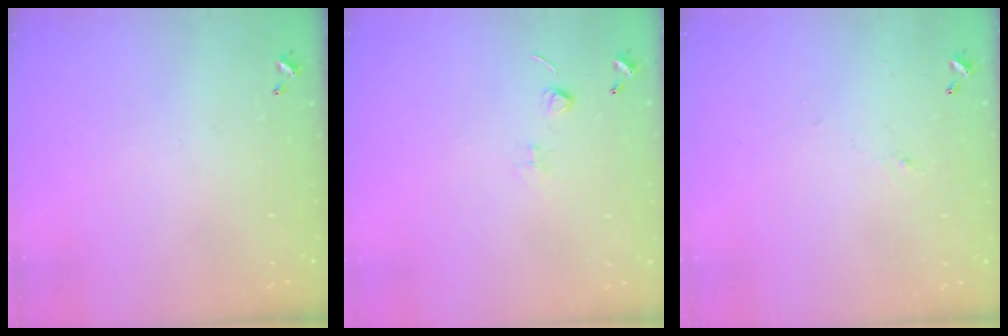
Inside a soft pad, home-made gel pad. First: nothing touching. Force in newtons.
{"total": 0.0}
{"total": 1.0, "press": 0.8, "slide": 0.6}